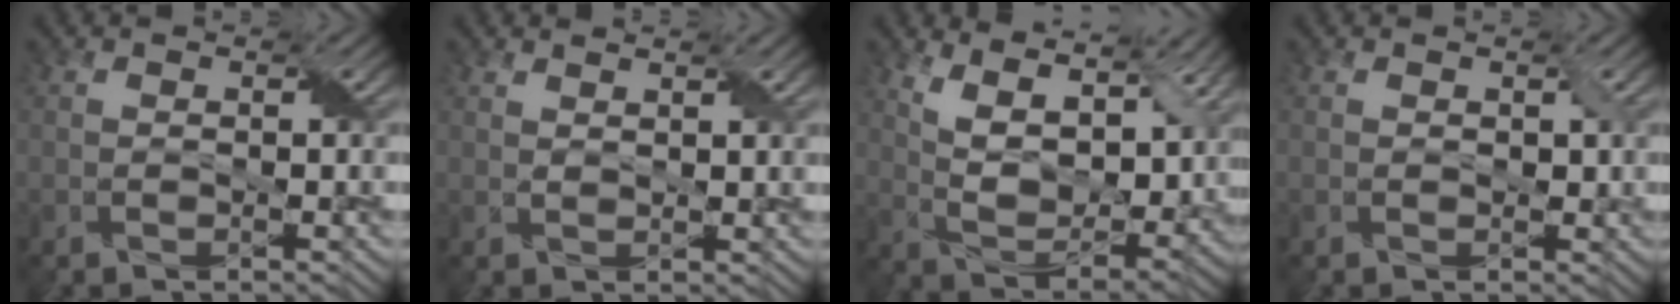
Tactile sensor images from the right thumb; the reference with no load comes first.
{"total": 1.5, "force": [1.2, 0.2, 0.8], "torque": [-0.015, -0.003, 0.025]}
{"total": 11.5, "force": [6.7, 5.0, 7.9], "torque": [-0.165, -0.001, 0.113]}
{"total": 0.9, "force": [0.3, 0.6, 0.5], "torque": [-0.009, -0.001, 0.008]}